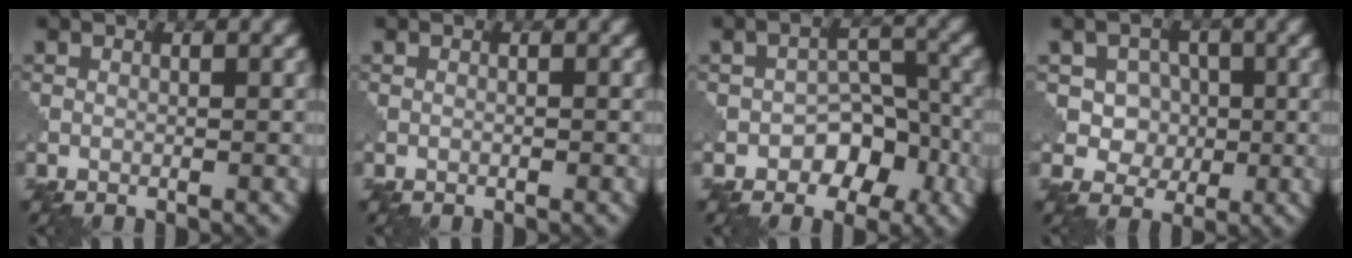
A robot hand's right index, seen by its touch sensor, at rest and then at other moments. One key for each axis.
{"total": 0.0}
{"total": 4.4, "fx": -2.3, "fy": 3.1, "fz": 2.3, "tx": -0.012, "ty": 0.017, "tz": -0.035}
{"total": 4.9, "fx": 0.4, "fy": 4.4, "fz": 2.1, "tx": -0.024, "ty": 0.008, "tz": -0.006}